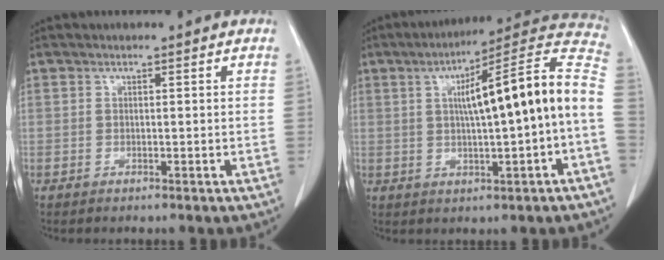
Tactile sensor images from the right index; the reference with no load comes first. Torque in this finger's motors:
{"motor_torque": [1.60, -0.54, 0.78, 0.21]}